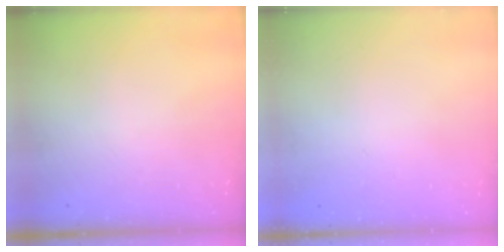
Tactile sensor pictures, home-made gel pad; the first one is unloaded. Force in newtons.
{"total": 1.8, "press": 1.8, "slide": 0.2}